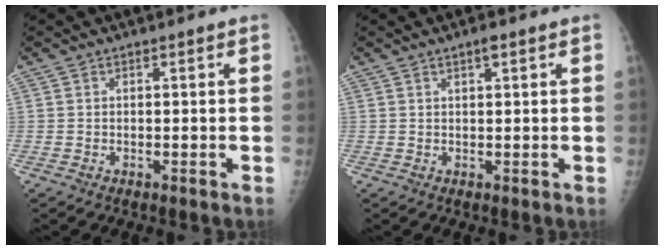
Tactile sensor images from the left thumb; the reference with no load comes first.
{"total": 1.4, "force": [0.9, 0.5, 1.0], "torque": [-0.013, -0.001, 0.011]}